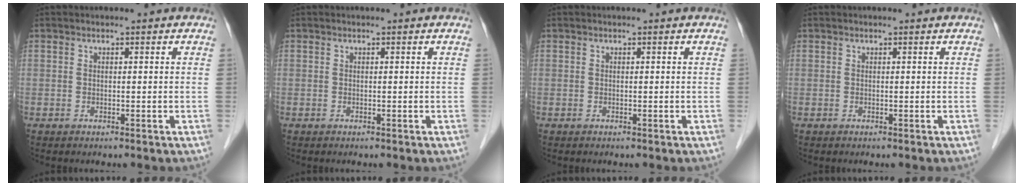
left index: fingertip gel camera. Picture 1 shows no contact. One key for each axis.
{"total": 0.0}
{"total": 0.0}
{"total": 0.0}